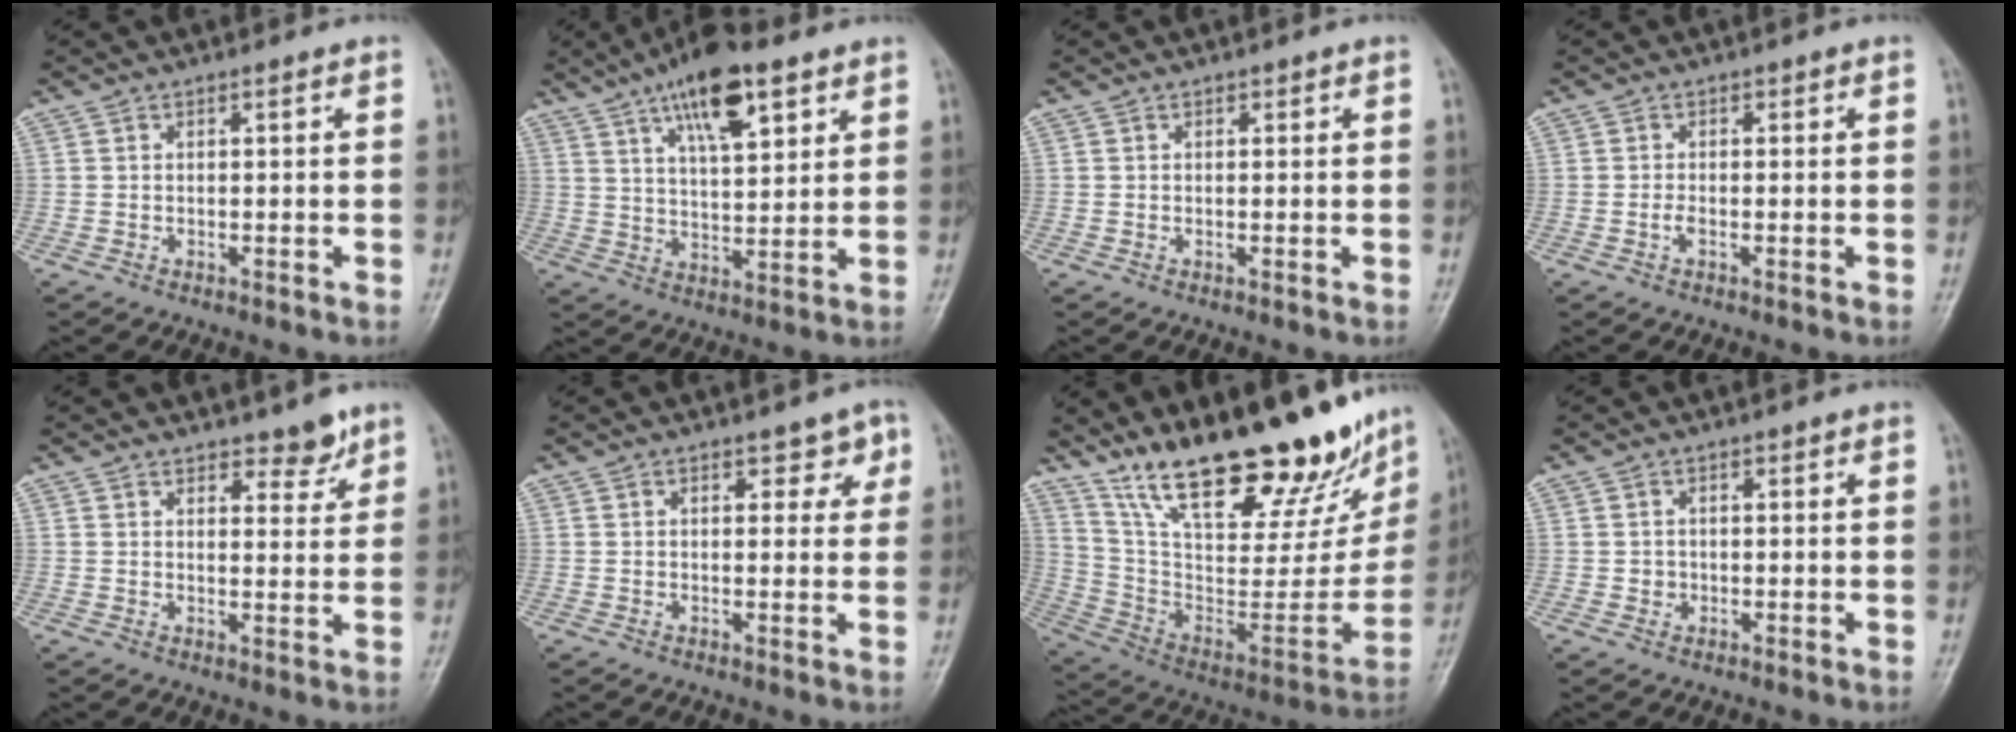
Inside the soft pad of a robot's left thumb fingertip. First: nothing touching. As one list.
[{"total": 13.4, "force": [7.5, 4.9, 10.0], "torque": [-0.143, -0.028, 0.124]}, {"total": 0.0}, {"total": 1.1, "force": [-0.4, 0.6, 0.8], "torque": [-0.015, 0.000, -0.010]}, {"total": 4.1, "force": [3.2, 1.7, 1.9], "torque": [-0.004, -0.023, 0.045]}, {"total": 3.1, "force": [1.4, 1.9, 2.0], "torque": [0.000, -0.004, 0.014]}, {"total": 31.9, "force": [23.0, 10.5, 19.4], "torque": [-0.276, -0.092, 0.368]}, {"total": 1.4, "force": [-0.1, 1.4, 0.2], "torque": [0.004, 0.004, -0.002]}]